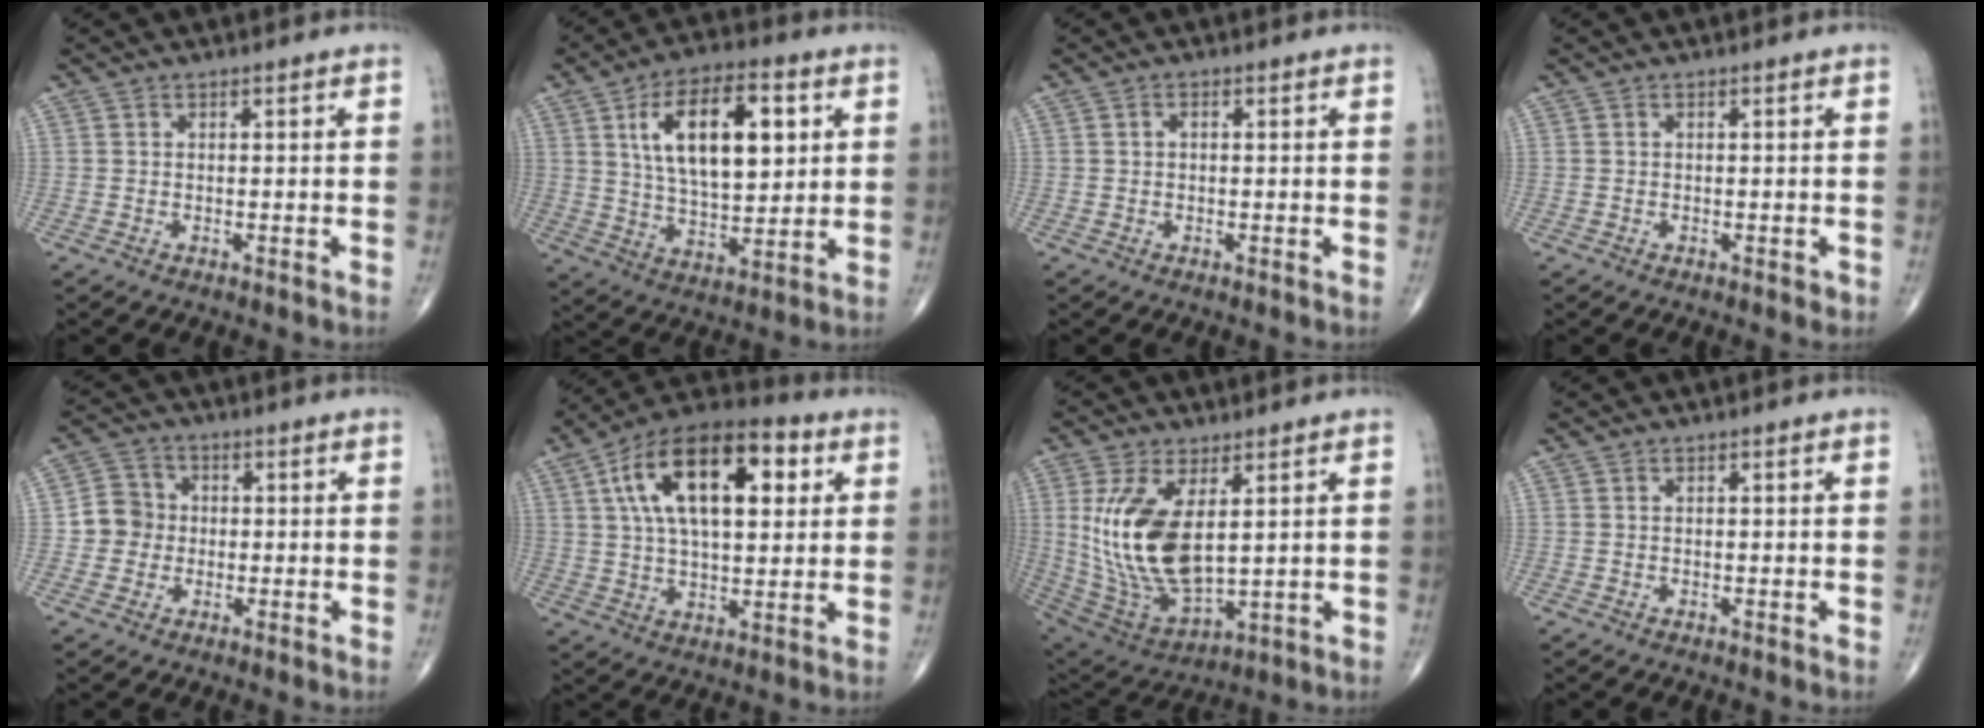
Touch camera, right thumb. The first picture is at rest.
{"total": 17.8, "force": [5.3, 8.5, 14.8], "torque": [-0.224, -0.012, 0.094]}
{"total": 1.0, "force": [0.1, 0.7, 0.7], "torque": [-0.010, 0.004, 0.000]}
{"total": 0.7, "force": [-0.2, 0.4, 0.5], "torque": [-0.006, 0.000, -0.003]}
{"total": 5.9, "force": [-0.5, 5.6, 1.6], "torque": [-0.001, 0.013, -0.019]}
{"total": 21.1, "force": [6.2, 10.4, 17.3], "torque": [-0.273, 0.009, 0.094]}
{"total": 17.8, "force": [3.2, 8.6, 15.2], "torque": [-0.305, -0.024, 0.083]}
{"total": 0.0}